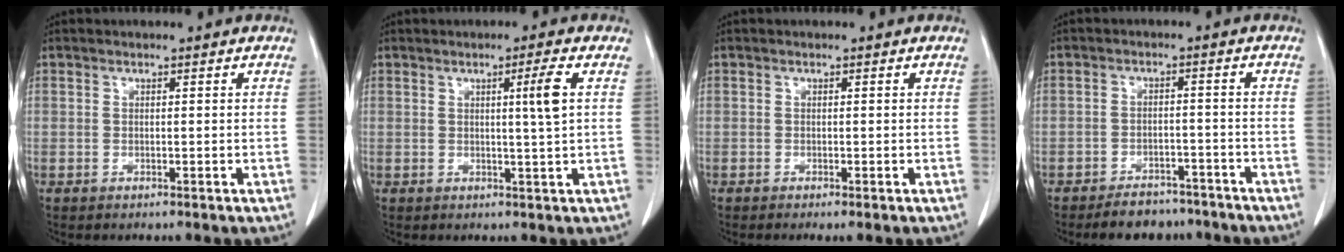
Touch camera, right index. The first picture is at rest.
{"total": 3.0, "force": [0.9, -0.8, 2.7], "torque": [-0.045, -0.008, 0.016]}
{"total": 0.8, "force": [-0.5, -0.1, 0.7], "torque": [-0.013, -0.003, -0.007]}
{"total": 6.7, "force": [-5.7, 3.2, 1.5], "torque": [-0.013, 0.007, -0.082]}